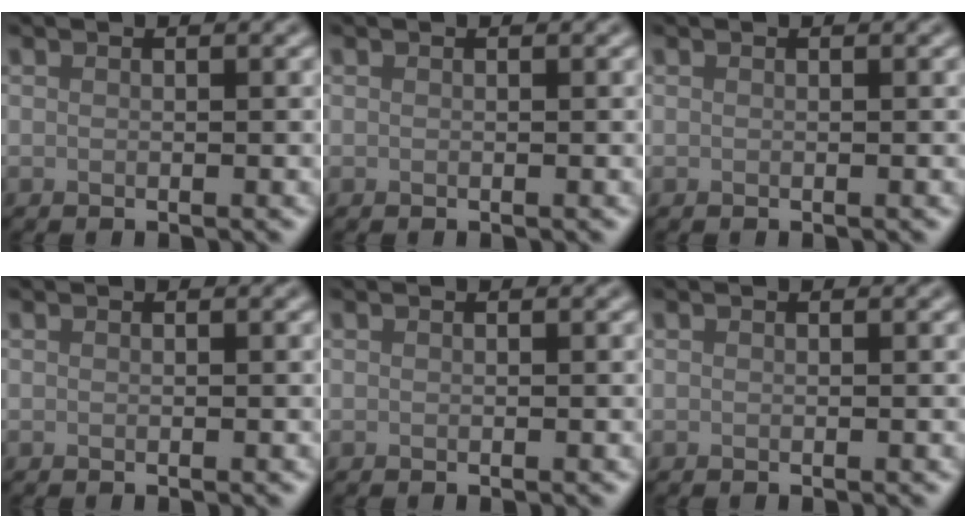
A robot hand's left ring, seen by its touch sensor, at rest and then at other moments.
{"total": 0.0}
{"total": 0.0}
{"total": 0.0}
{"total": 0.0}
{"total": 0.0}